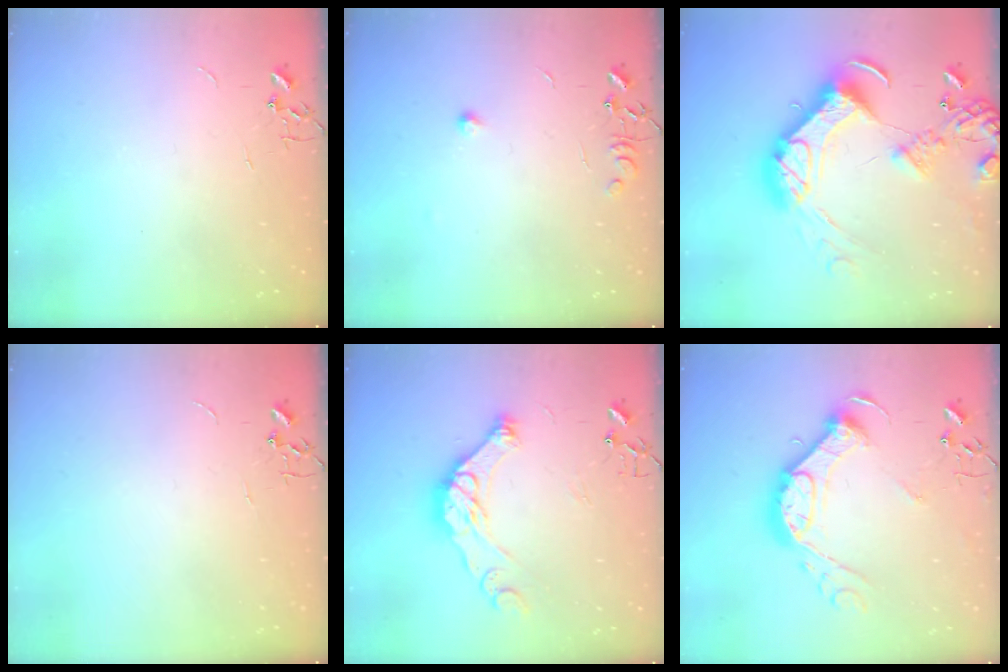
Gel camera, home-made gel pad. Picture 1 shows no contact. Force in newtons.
{"total": 7.8, "press": 7.8, "slide": 0.5}
{"total": 23.5, "press": 23.3, "slide": 3.0}
{"total": 0.0}
{"total": 15.1, "press": 15.0, "slide": 1.8}
{"total": 16.5, "press": 16.5, "slide": 1.5}